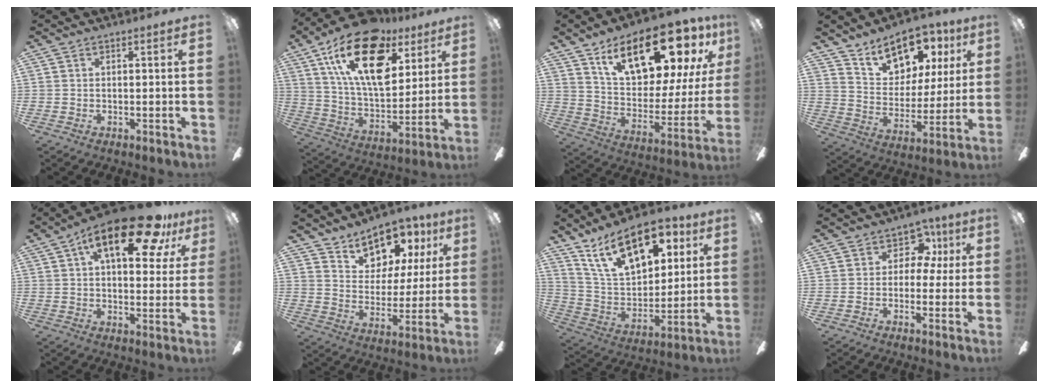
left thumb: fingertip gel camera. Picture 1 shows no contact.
{"total": 24.0, "force": [12.4, 12.4, 16.5], "torque": [-0.298, -0.055, 0.213]}
{"total": 23.5, "force": [14.3, 10.4, 15.4], "torque": [-0.229, -0.080, 0.242]}
{"total": 14.2, "force": [10.3, 8.1, 5.6], "torque": [-0.091, -0.062, 0.191]}
{"total": 19.4, "force": [9.8, 7.8, 14.8], "torque": [-0.214, -0.033, 0.152]}
{"total": 12.5, "force": [9.5, 7.1, 3.8], "torque": [-0.068, -0.066, 0.180]}
{"total": 21.1, "force": [11.5, 11.2, 13.7], "torque": [-0.233, -0.040, 0.201]}
{"total": 7.4, "force": [2.3, 6.0, 3.6], "torque": [-0.047, -0.002, 0.039]}